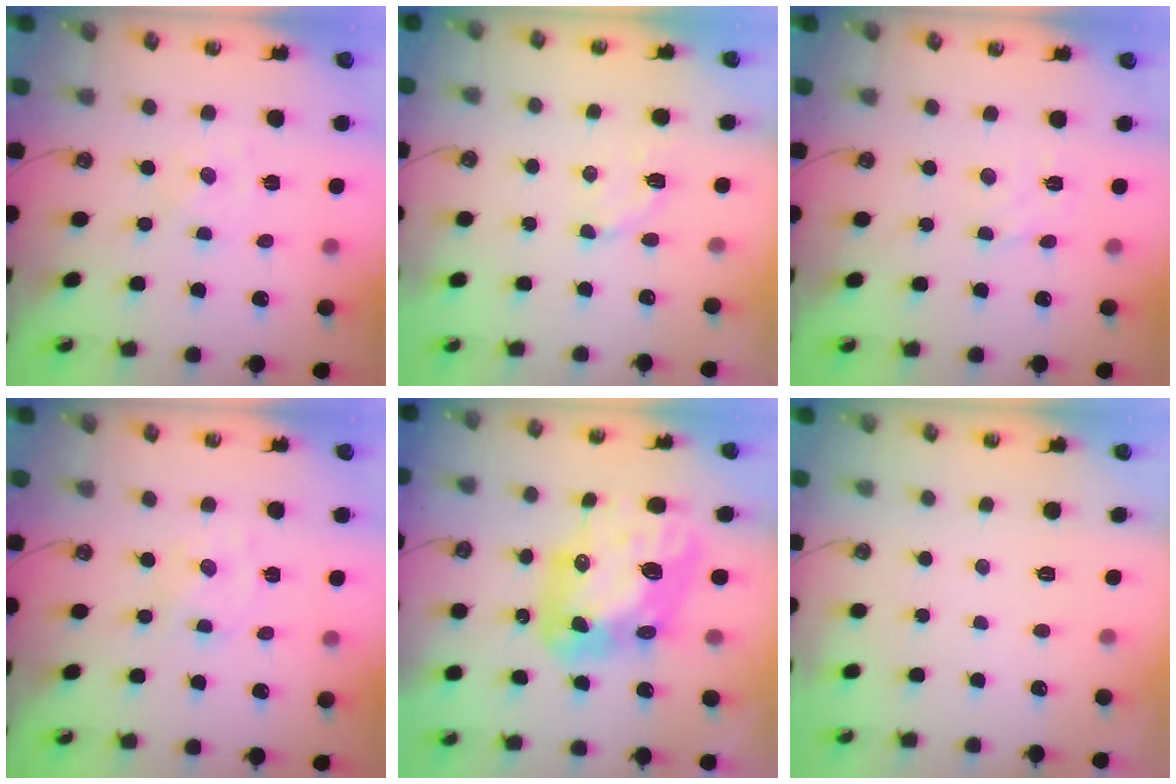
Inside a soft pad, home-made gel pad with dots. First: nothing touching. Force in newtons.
{"total": 4.7, "press": 4.7, "slide": 0.7}
{"total": 2.9, "press": 2.9, "slide": 0.2}
{"total": 0.9, "press": 0.8, "slide": 0.1}
{"total": 14.9, "press": 14.8, "slide": 1.5}
{"total": 0.0}